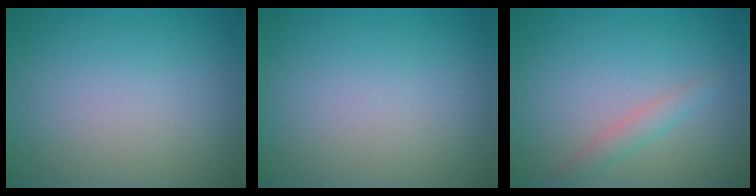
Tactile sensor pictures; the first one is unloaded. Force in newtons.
{"total": 0.0}
{"total": 1.5, "press": 1.5, "slide": 0.1}